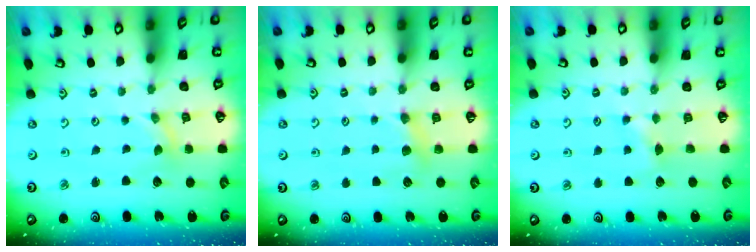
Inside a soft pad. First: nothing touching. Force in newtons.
{"total": 6.1, "press": 6.1, "slide": 0.5}
{"total": 3.7, "press": 3.7, "slide": 0.4}